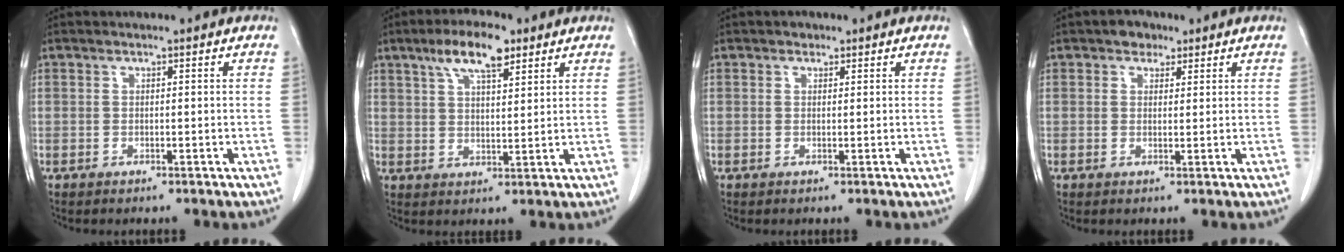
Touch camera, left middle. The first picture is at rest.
{"total": 8.0, "force": [5.0, 2.2, 5.8], "torque": [-0.111, 0.012, 0.088]}
{"total": 0.8, "force": [0.6, 0.6, 0.2], "torque": [-0.004, 0.000, 0.006]}
{"total": 2.5, "force": [1.6, 1.7, 0.9], "torque": [-0.015, 0.007, 0.022]}